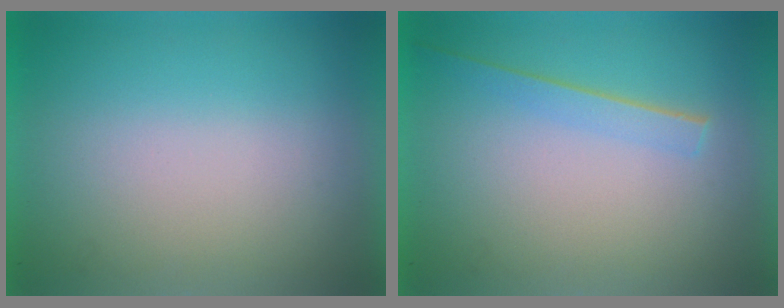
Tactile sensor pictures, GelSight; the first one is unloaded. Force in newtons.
{"total": 1.5}